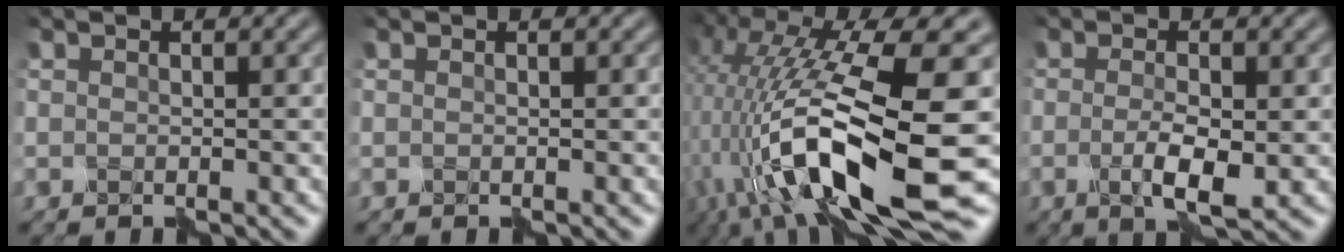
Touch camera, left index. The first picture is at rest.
{"total": 0.0}
{"total": 15.1, "force": [-3.2, 5.1, 13.9], "torque": [-0.268, 0.006, -0.050]}
{"total": 3.7, "force": [-0.7, 0.8, 3.5], "torque": [-0.071, -0.004, -0.013]}